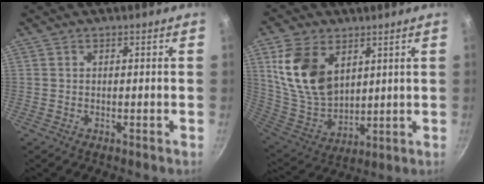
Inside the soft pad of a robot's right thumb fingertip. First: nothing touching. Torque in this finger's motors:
{"motor_torque": [-0.55, 1.08, 0.67, 0.29, 0.15]}